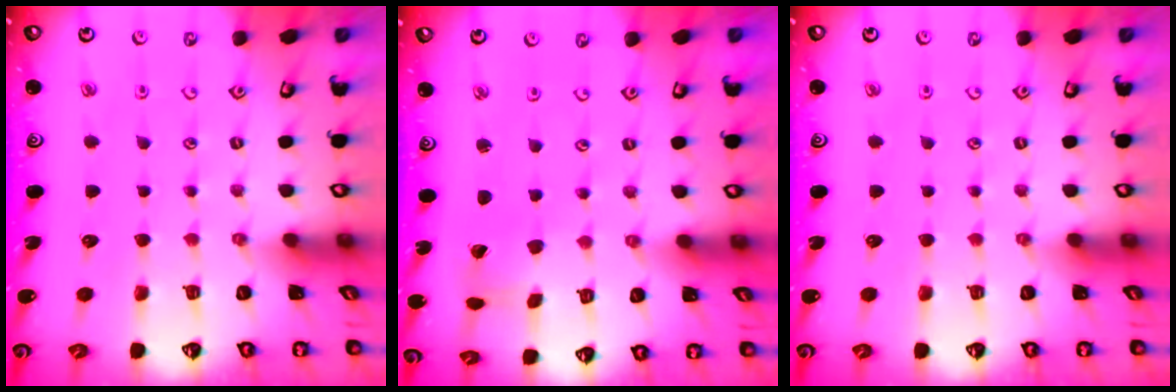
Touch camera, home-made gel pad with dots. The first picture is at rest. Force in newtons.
{"total": 2.2, "press": 2.2, "slide": 0.3}
{"total": 0.0}